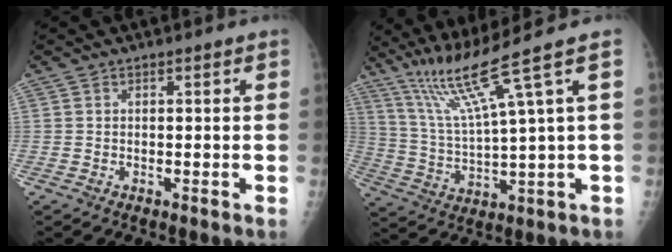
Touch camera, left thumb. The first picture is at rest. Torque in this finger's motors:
{"motor_torque": [0.14, 0.01, 0.89, -0.64, 0.13]}